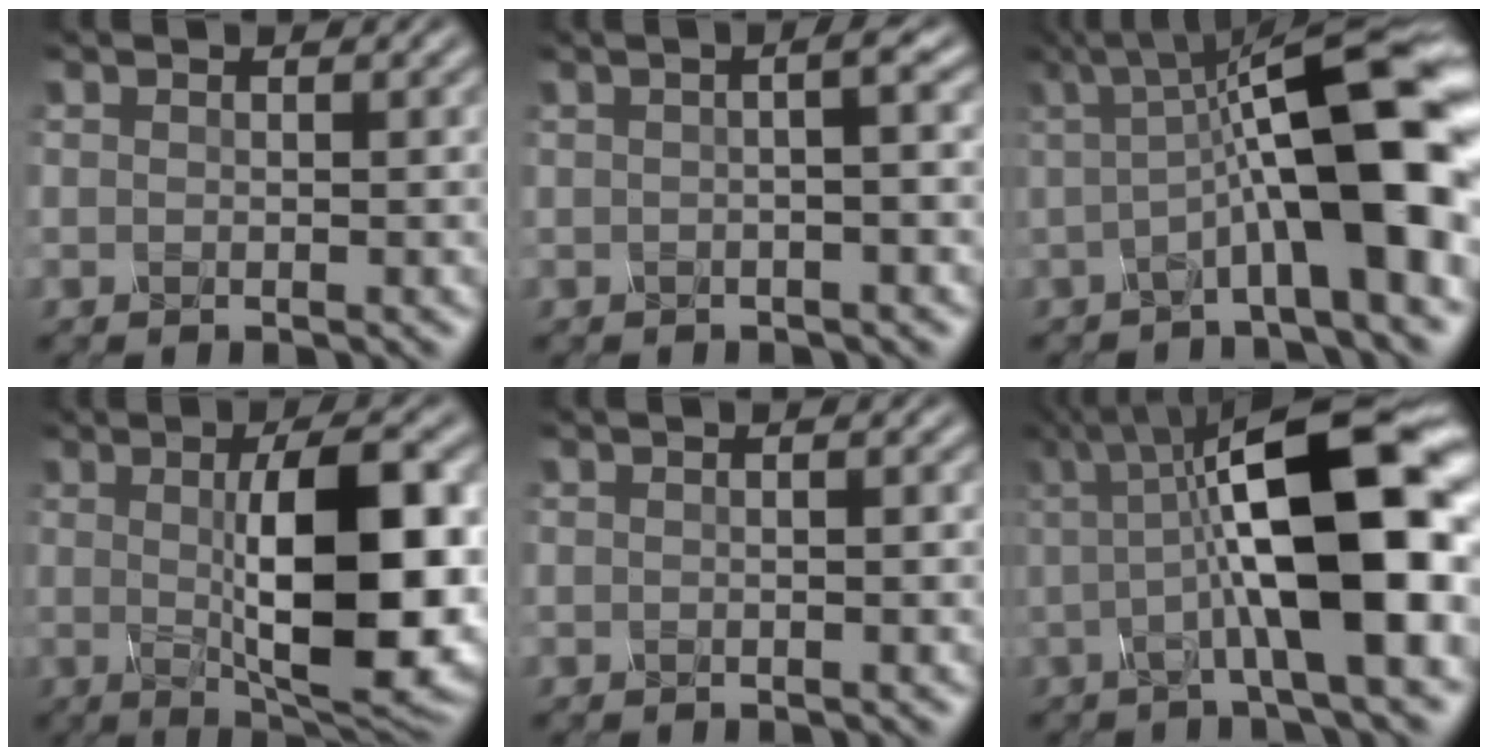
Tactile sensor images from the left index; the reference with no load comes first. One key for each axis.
{"total": 3.0, "fx": 0.2, "fy": 0.9, "fz": 2.8, "tx": -0.026, "ty": 0.008, "tz": -0.009}
{"total": 11.0, "fx": -0.1, "fy": 2.4, "fz": 10.7, "tx": -0.150, "ty": 0.023, "tz": -0.011}
{"total": 11.9, "fx": 0.2, "fy": 3.5, "fz": 11.4, "tx": -0.162, "ty": -0.004, "tz": 0.007}
{"total": 0.8, "fx": 0.0, "fy": 0.1, "fz": 0.8, "tx": -0.013, "ty": -0.001, "tz": -0.004}
{"total": 11.4, "fx": 0.5, "fy": 2.9, "fz": 11.0, "tx": -0.167, "ty": 0.015, "tz": 0.001}